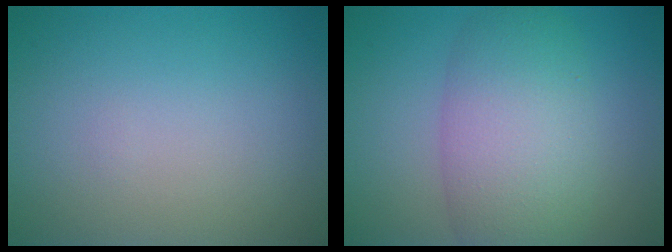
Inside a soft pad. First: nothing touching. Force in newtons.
{"total": 7.4, "press": 7.4, "slide": 0.2}